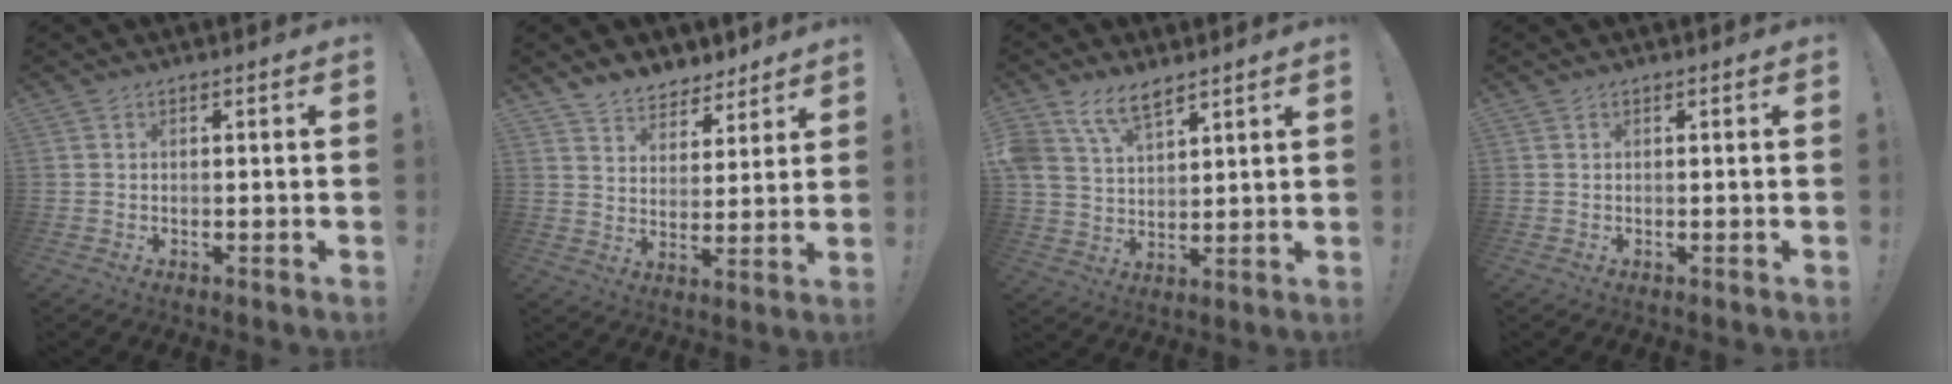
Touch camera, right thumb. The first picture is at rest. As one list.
[{"total": 7.6, "force": [6.3, 4.1, 1.2], "torque": [-0.019, -0.054, 0.121]}, {"total": 9.7, "force": [7.0, 4.6, 4.8], "torque": [-0.104, -0.024, 0.139]}, {"total": 0.0}]